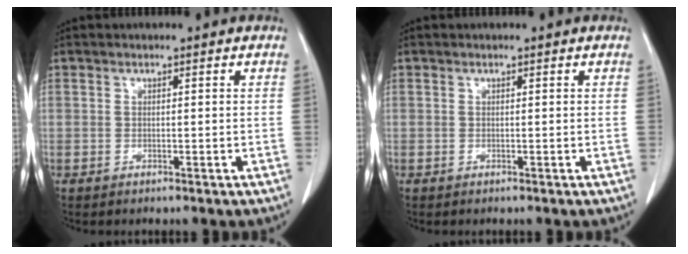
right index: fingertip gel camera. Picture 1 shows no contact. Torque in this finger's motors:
{"motor_torque": [0.11, 0.05, -0.01, 0.01]}